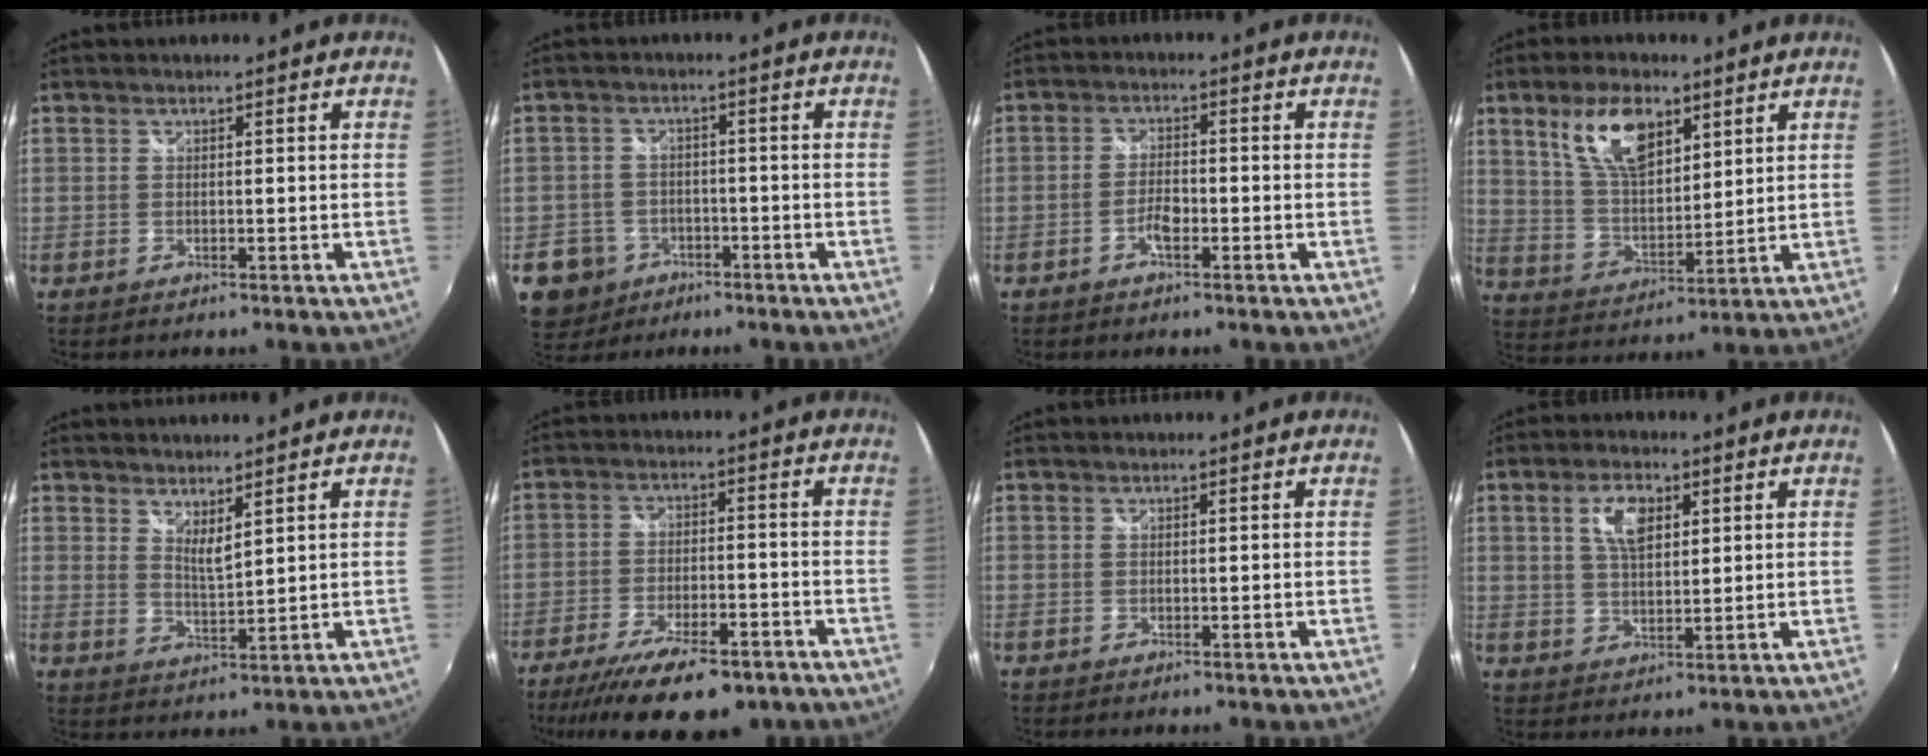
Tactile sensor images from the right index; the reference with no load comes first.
{"total": 8.1, "force": [-3.9, 6.9, 1.8], "torque": [-0.065, 0.018, -0.058]}
{"total": 3.2, "force": [-1.6, 1.2, 2.5], "torque": [-0.058, 0.008, -0.030]}
{"total": 12.3, "force": [6.6, 5.7, 8.7], "torque": [-0.160, 0.012, 0.132]}
{"total": 3.9, "force": [3.2, 0.6, 2.2], "torque": [-0.037, -0.008, 0.053]}
{"total": 17.7, "force": [-12.9, 5.8, 10.7], "torque": [-0.214, -0.044, -0.196]}
{"total": 0.0}
{"total": 6.5, "force": [2.6, 3.2, 5.0], "torque": [-0.091, 0.010, 0.047]}